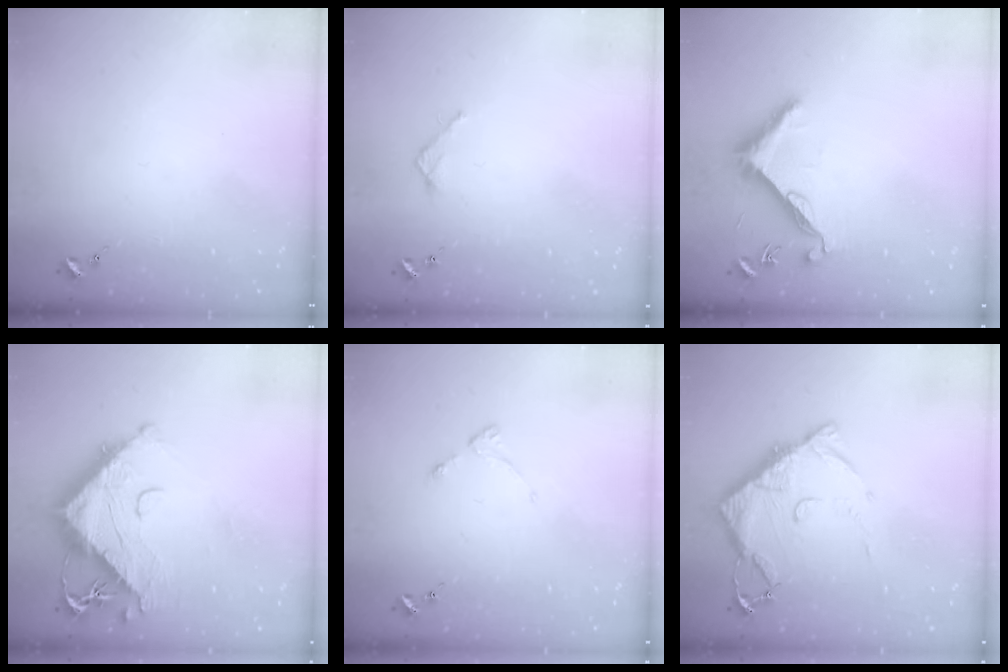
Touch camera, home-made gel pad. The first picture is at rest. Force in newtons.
{"total": 2.7, "press": 2.7, "slide": 0.2}
{"total": 8.3, "press": 8.2, "slide": 0.5}
{"total": 17.1, "press": 17.0, "slide": 1.9}
{"total": 2.8, "press": 2.7, "slide": 0.5}
{"total": 11.5, "press": 11.5, "slide": 1.1}